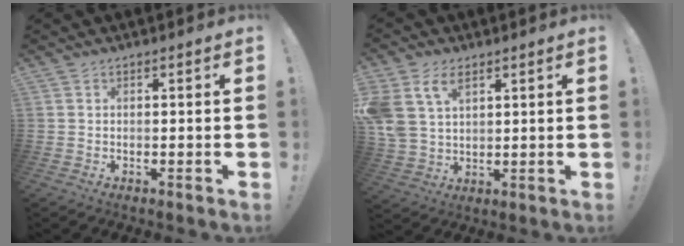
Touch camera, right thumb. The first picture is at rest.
{"total": 10.1, "force": [5.2, 6.6, 5.7], "torque": [-0.131, -0.013, 0.103]}